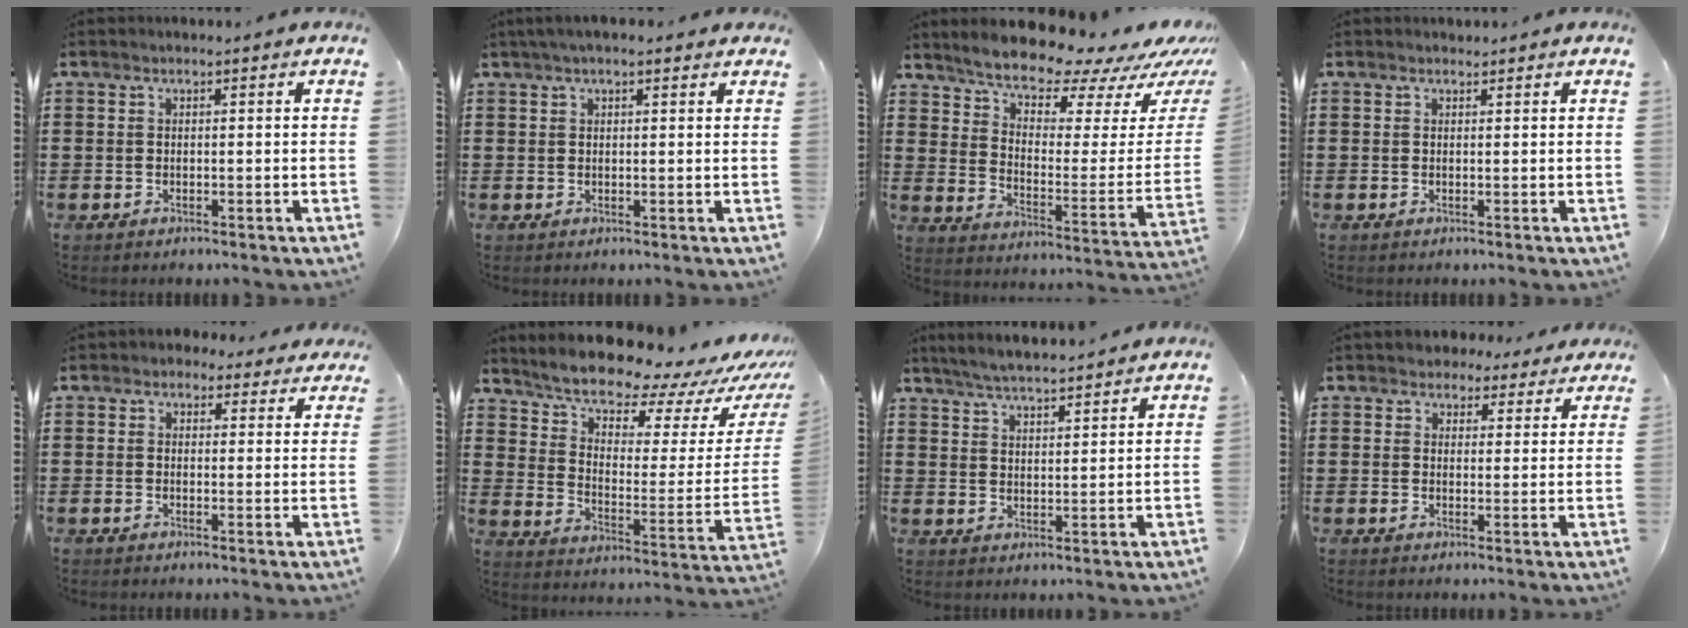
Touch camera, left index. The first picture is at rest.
{"total": 2.2, "force": [1.5, 0.6, 1.5], "torque": [-0.032, 0.007, 0.027]}
{"total": 9.8, "force": [9.2, 1.5, 2.9], "torque": [-0.073, -0.079, 0.155]}
{"total": 0.6, "force": [0.5, 0.3, 0.0], "torque": [-0.003, 0.002, 0.011]}
{"total": 2.4, "force": [1.8, 1.4, 0.4], "torque": [-0.010, 0.003, 0.031]}
{"total": 9.8, "force": [9.2, 1.6, 3.0], "torque": [-0.074, -0.086, 0.154]}
{"total": 4.7, "force": [4.5, -0.2, 1.1], "torque": [-0.037, -0.015, 0.081]}
{"total": 3.5, "force": [3.0, 1.8, 0.4], "torque": [-0.014, 0.000, 0.054]}